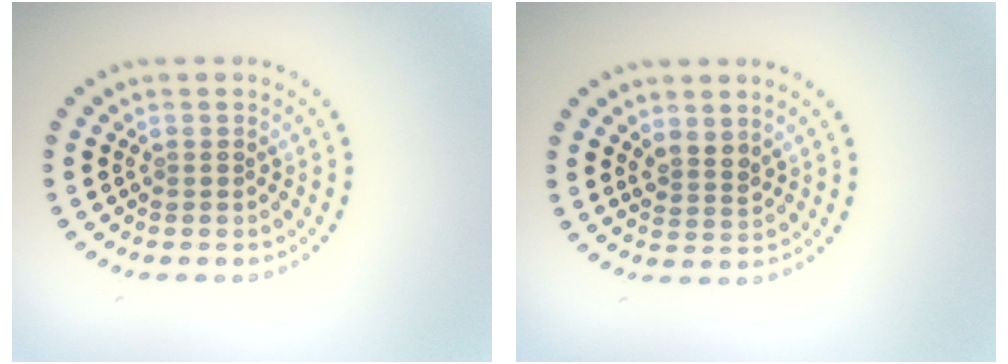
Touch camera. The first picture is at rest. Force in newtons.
{"total": 1.8, "press": 1.5, "slide": 1.0}